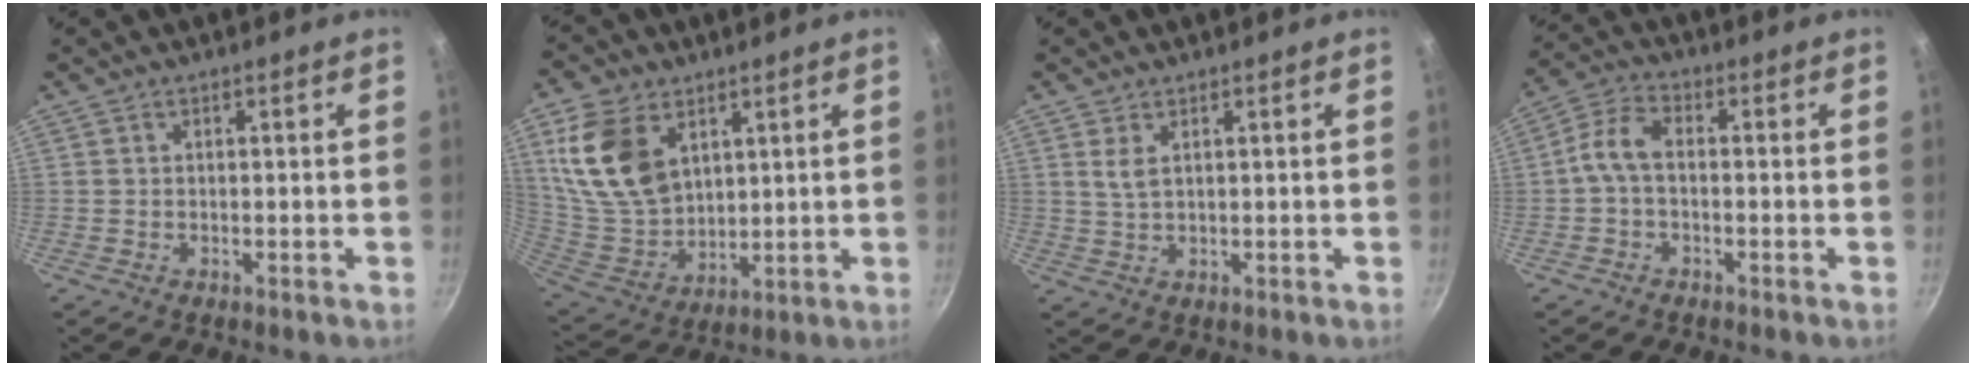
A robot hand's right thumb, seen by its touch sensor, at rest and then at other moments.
{"total": 16.7, "force": [6.6, 11.1, 10.5], "torque": [-0.184, -0.030, 0.145]}
{"total": 2.8, "force": [1.2, 1.3, 2.2], "torque": [-0.043, -0.009, 0.027]}
{"total": 5.4, "force": [-0.9, 3.1, 4.3], "torque": [-0.093, 0.028, -0.031]}